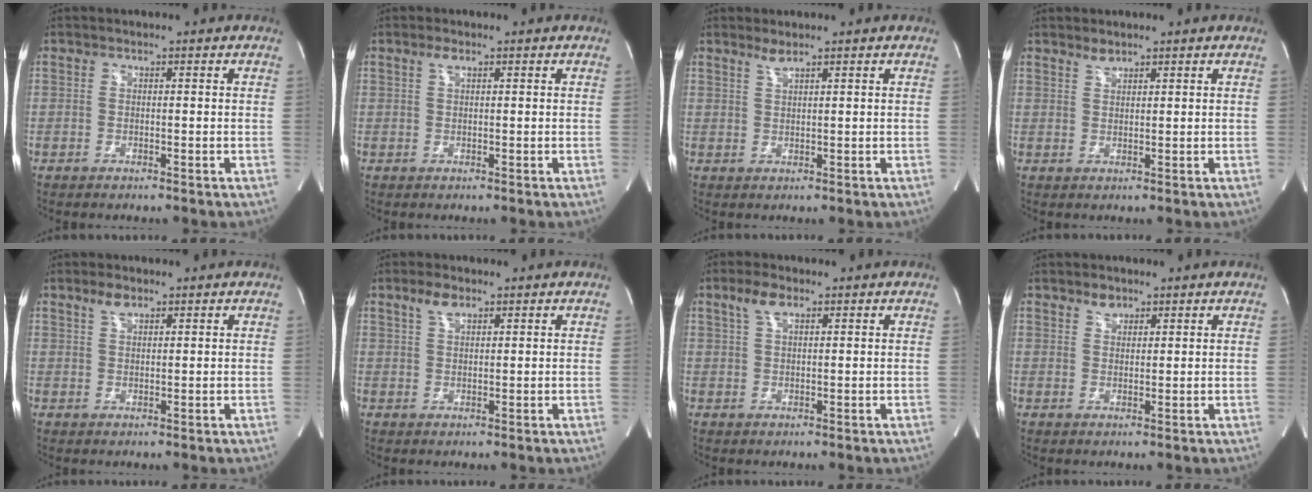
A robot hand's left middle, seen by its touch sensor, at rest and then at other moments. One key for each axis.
{"total": 1.2, "fx": 0.7, "fy": 0.3, "fz": 0.9, "tx": -0.020, "ty": 0.006, "tz": 0.014}
{"total": 1.5, "fx": 1.3, "fy": -0.1, "fz": 0.7, "tx": -0.017, "ty": -0.002, "tz": 0.027}
{"total": 1.4, "fx": 1.3, "fy": 0.4, "fz": 0.3, "tx": -0.007, "ty": -0.001, "tz": 0.025}
{"total": 2.3, "fx": 1.6, "fy": 0.9, "fz": 1.3, "tx": -0.031, "ty": 0.006, "tz": 0.034}
{"total": 2.8, "fx": 1.9, "fy": 1.1, "fz": 1.8, "tx": -0.041, "ty": 0.007, "tz": 0.040}
{"total": 3.3, "fx": 2.0, "fy": 1.1, "fz": 2.4, "tx": -0.056, "ty": 0.013, "tz": 0.043}
{"total": 2.0, "fx": 1.5, "fy": 1.1, "fz": 0.6, "tx": -0.013, "ty": 0.002, "tz": 0.027}